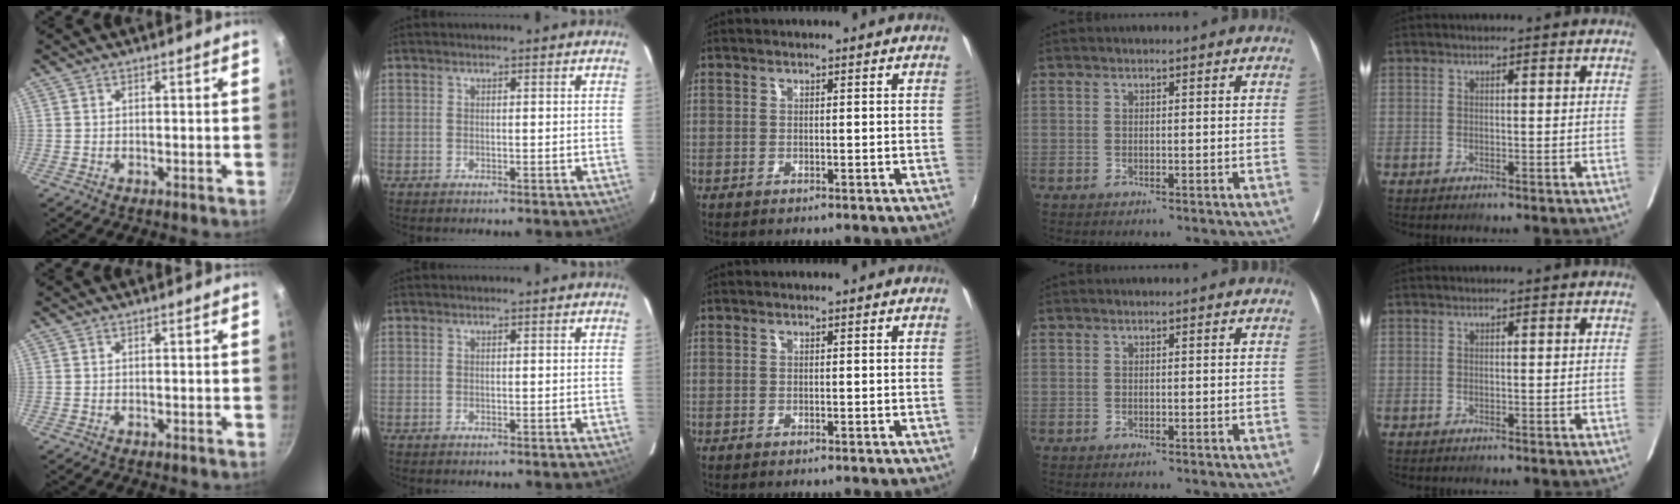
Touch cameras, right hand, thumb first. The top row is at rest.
{}